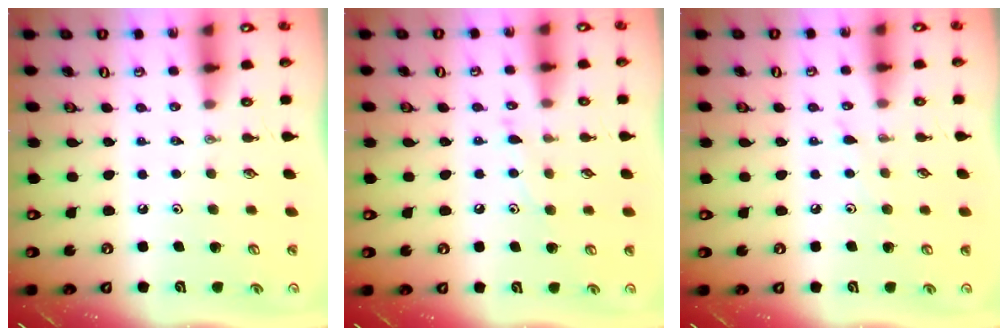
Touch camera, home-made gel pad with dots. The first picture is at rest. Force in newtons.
{"total": 7.1, "press": 7.0, "slide": 0.4}
{"total": 2.7, "press": 2.7, "slide": 0.5}